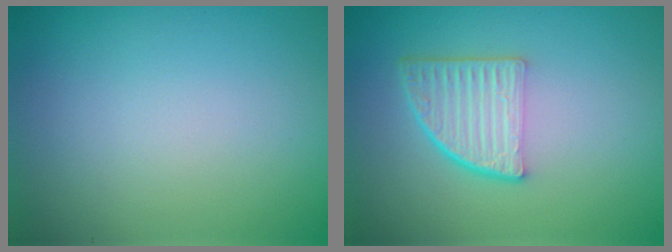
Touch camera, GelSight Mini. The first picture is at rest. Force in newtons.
{"total": 4.7, "press": 3.3, "slide": 3.3}